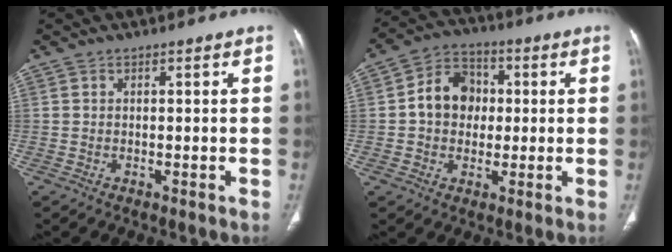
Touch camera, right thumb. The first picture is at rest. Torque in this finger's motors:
{"motor_torque": [0.56, 2.19, 1.10, -0.31, 0.09]}